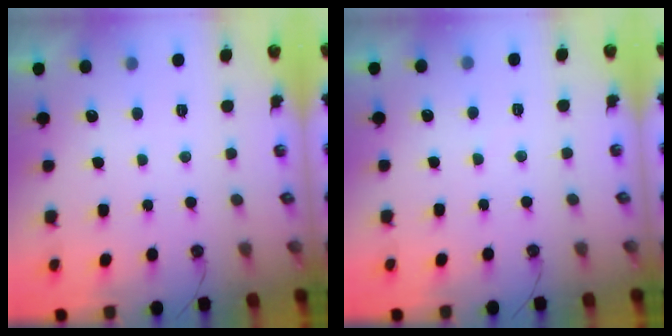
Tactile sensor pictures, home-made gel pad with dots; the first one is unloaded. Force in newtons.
{"total": 2.8, "press": 2.7, "slide": 0.4}